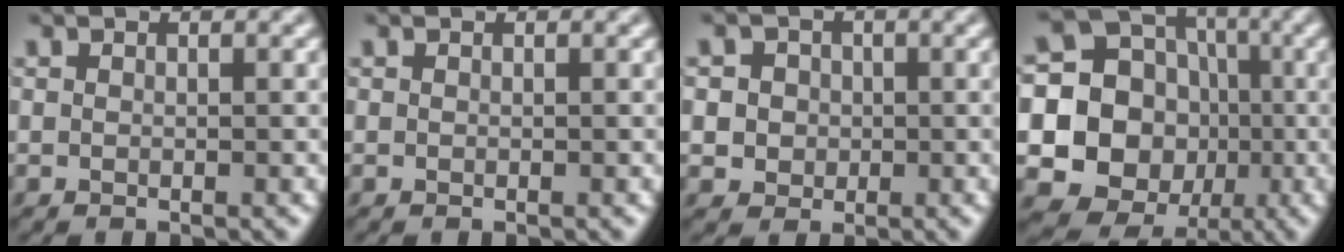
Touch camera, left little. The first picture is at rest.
{"total": 0.0}
{"total": 3.9, "force": [0.8, 3.5, 1.4], "torque": [-0.014, 0.026, 0.000]}
{"total": 16.5, "force": [-1.1, 15.5, 5.7], "torque": [-0.153, 0.018, -0.036]}